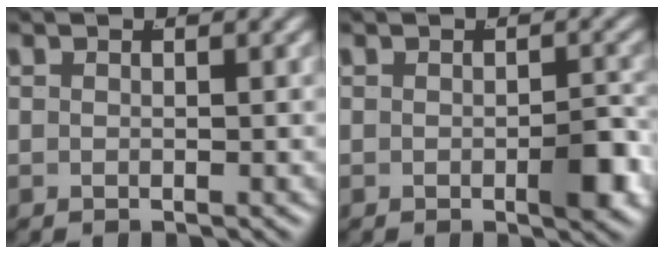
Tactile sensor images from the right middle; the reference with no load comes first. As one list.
[{"total": 2.5, "force": [-0.8, 0.9, 2.2], "torque": [-0.033, -0.006, -0.015]}]